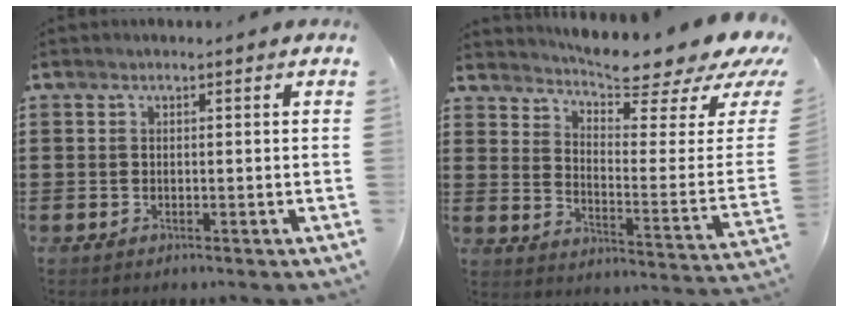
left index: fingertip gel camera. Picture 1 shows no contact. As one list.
[{"total": 7.7, "force": [7.0, 0.3, 3.2], "torque": [-0.064, -0.072, 0.113]}]